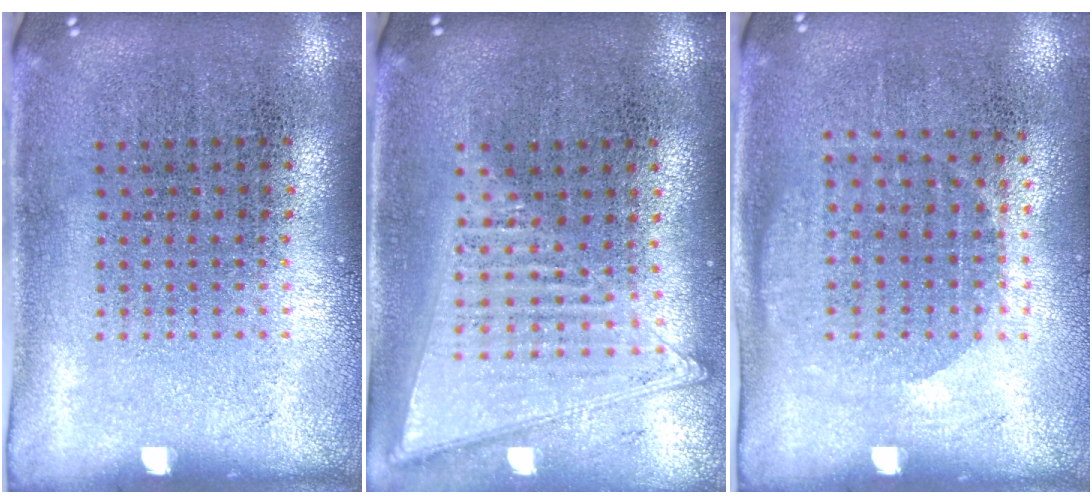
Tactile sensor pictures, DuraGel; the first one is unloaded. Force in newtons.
{"total": 1.4, "press": 1.3, "slide": 0.3}
{"total": 1.1, "press": 1.0, "slide": 0.4}